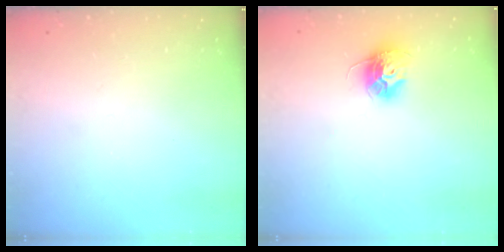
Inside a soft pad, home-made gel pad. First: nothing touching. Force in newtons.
{"total": 10.5, "press": 10.4, "slide": 0.9}